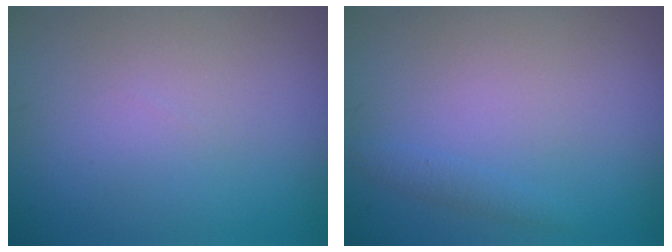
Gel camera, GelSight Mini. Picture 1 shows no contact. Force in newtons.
{"total": 0.8, "press": 0.8, "slide": 0.2}